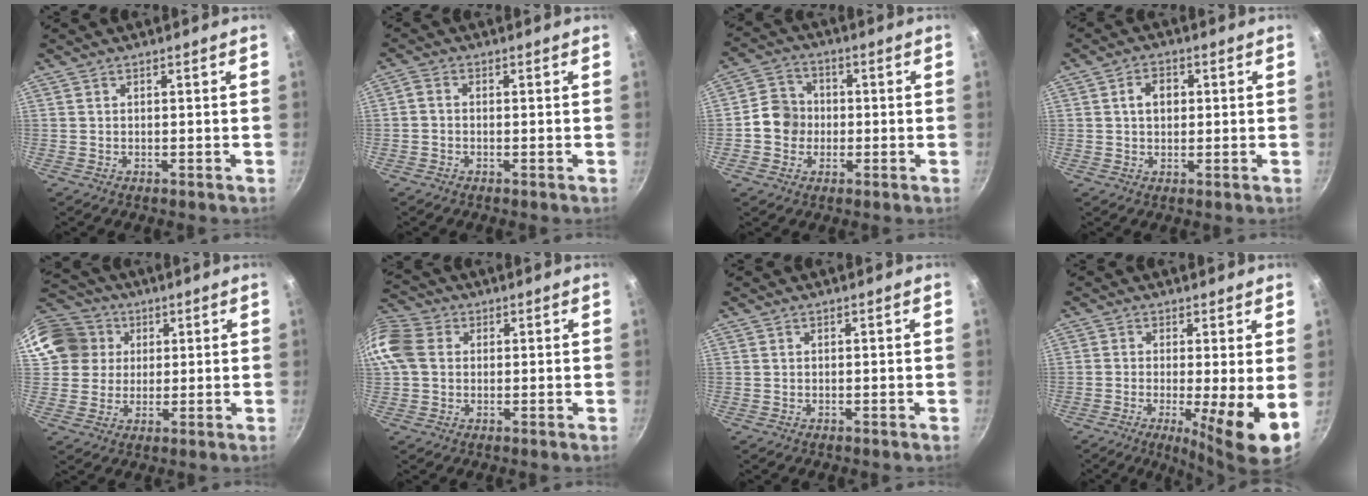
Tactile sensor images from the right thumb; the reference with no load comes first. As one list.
[{"total": 1.8, "force": [-0.7, 1.3, 1.1], "torque": [-0.029, 0.010, -0.021]}, {"total": 7.5, "force": [-0.9, 6.8, 3.1], "torque": [-0.022, 0.019, -0.032]}, {"total": 4.5, "force": [0.7, 3.4, 2.9], "torque": [-0.028, 0.008, 0.008]}, {"total": 14.4, "force": [4.4, 12.8, 4.7], "torque": [-0.085, 0.025, 0.079]}, {"total": 12.4, "force": [1.6, 10.2, 6.9], "torque": [-0.147, 0.025, 0.017]}, {"total": 0.0}, {"total": 9.3, "force": [-1.3, 1.3, 9.1], "torque": [-0.144, -0.013, -0.020]}]